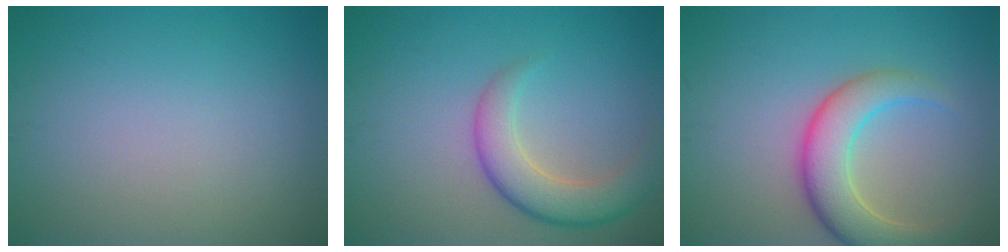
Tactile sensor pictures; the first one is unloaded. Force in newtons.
{"total": 4.6, "press": 4.6, "slide": 0.3}
{"total": 5.7, "press": 5.6, "slide": 0.5}